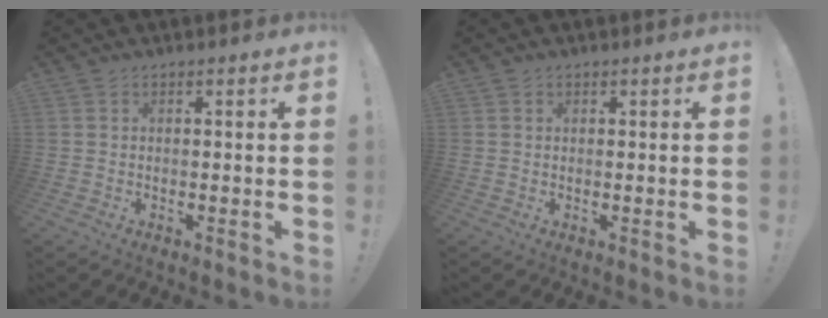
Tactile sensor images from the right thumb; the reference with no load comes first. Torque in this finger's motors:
{"motor_torque": [-0.10, -0.13, -0.36, 0.02, 0.12]}